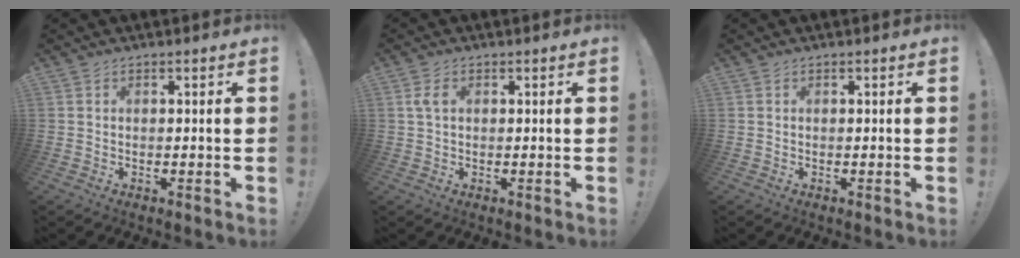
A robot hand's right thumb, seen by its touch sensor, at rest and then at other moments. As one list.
[{"total": 3.1, "force": [0.9, 2.0, 2.2], "torque": [-0.039, 0.006, 0.015]}, {"total": 0.0}]